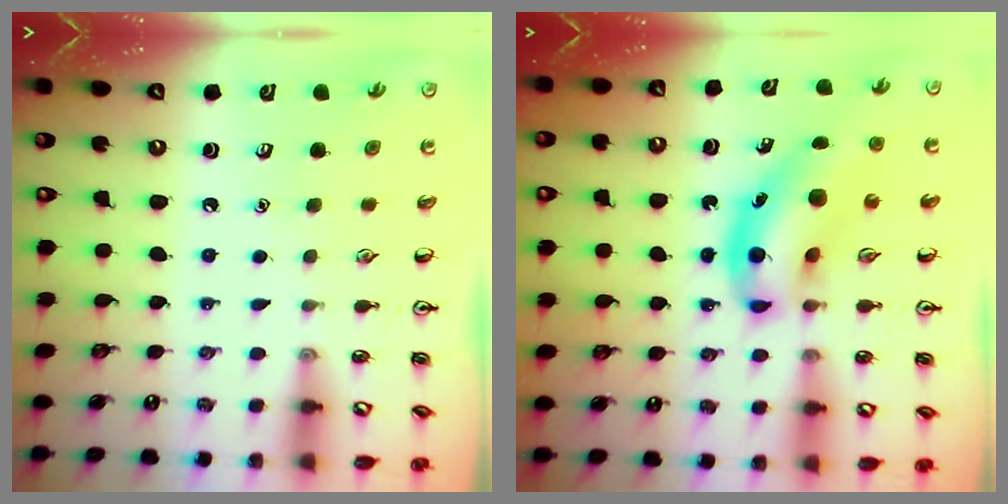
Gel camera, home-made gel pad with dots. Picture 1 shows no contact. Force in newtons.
{"total": 11.9, "press": 11.4, "slide": 3.3}